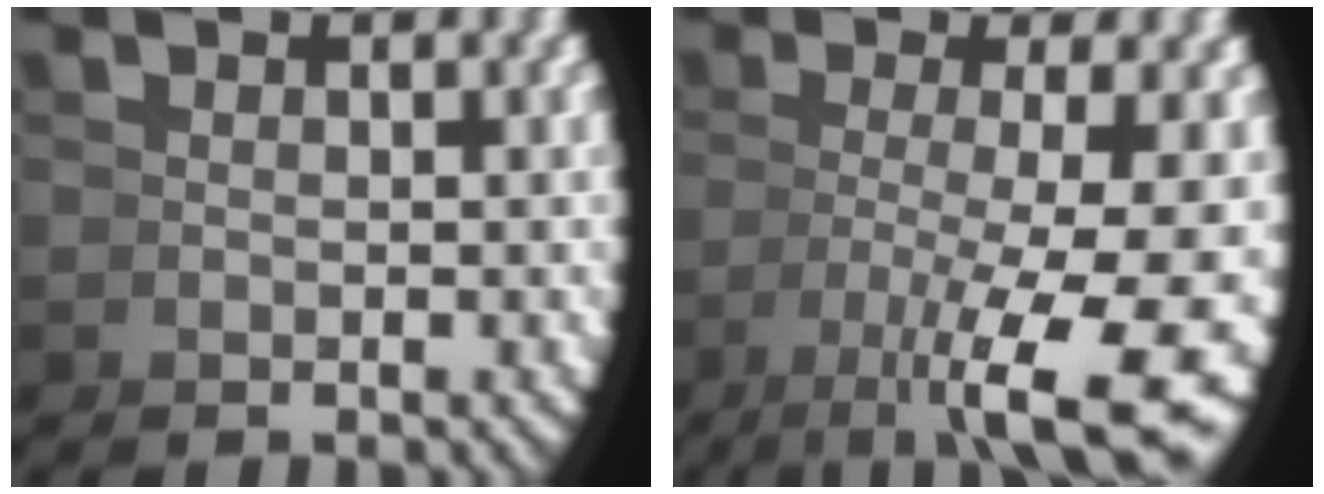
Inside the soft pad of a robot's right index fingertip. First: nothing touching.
{"total": 9.4, "force": [-2.2, 3.6, 8.4], "torque": [-0.128, -0.031, -0.007]}